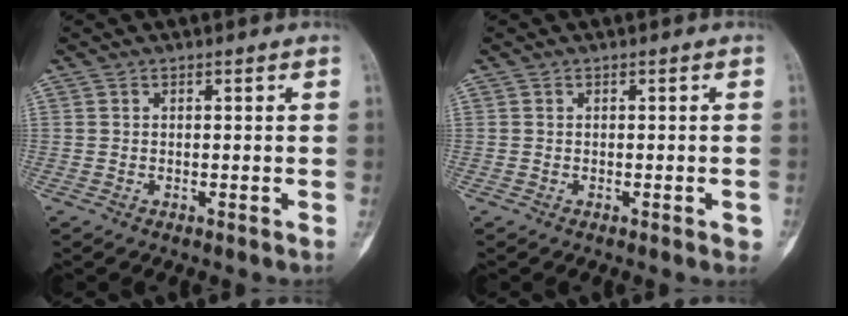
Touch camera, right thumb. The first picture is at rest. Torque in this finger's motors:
{"motor_torque": [0.91, 0.15, 0.27, -0.36, 0.07]}